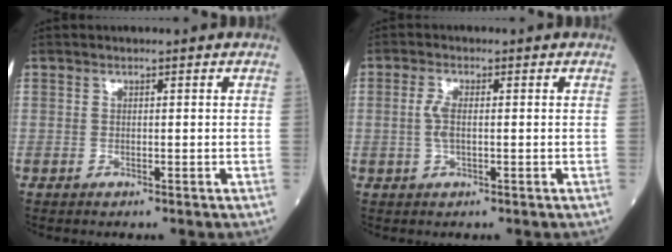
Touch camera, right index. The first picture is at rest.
{"total": 2.7, "force": [-0.1, 0.9, 2.6], "torque": [-0.062, 0.000, -0.002]}